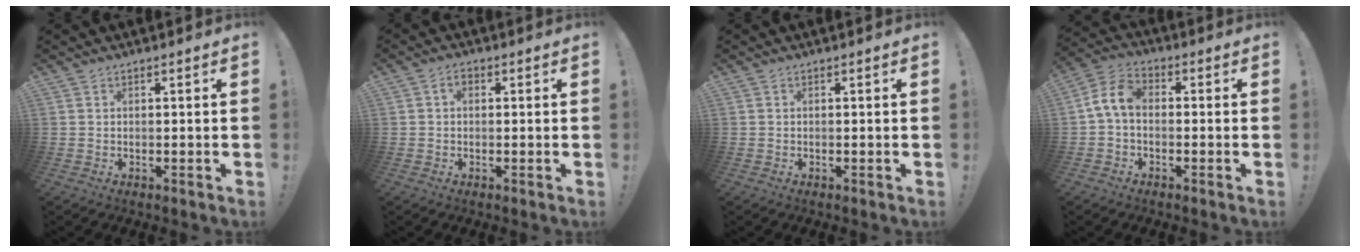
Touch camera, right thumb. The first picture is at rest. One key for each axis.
{"total": 2.4, "fx": 0.3, "fy": 1.7, "fz": 1.7, "tx": -0.029, "ty": 0.006, "tz": 0.004}
{"total": 0.0}
{"total": 7.7, "fx": -0.5, "fy": 4.5, "fz": 6.3, "tx": -0.130, "ty": 0.012, "tz": -0.004}